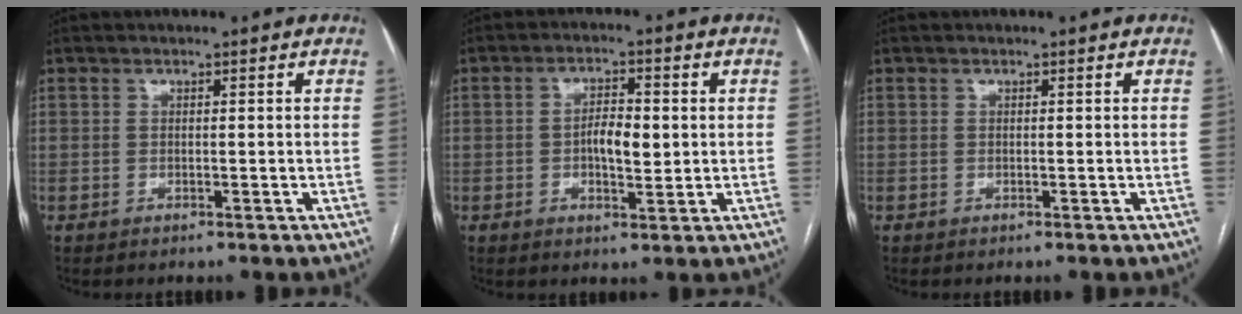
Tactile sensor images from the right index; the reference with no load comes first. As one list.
[{"total": 5.2, "force": [0.0, 2.1, 4.7], "torque": [-0.083, 0.004, 0.002]}, {"total": 0.0}]